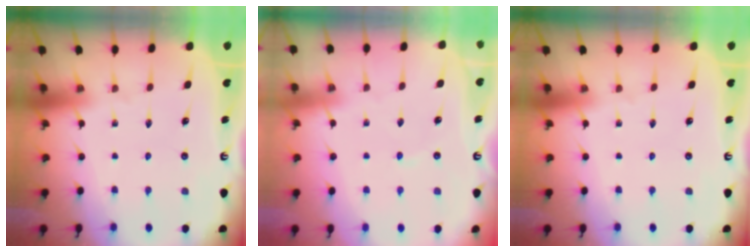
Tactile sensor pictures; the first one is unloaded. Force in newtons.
{"total": 1.3, "press": 1.3, "slide": 0.2}
{"total": 0.0}